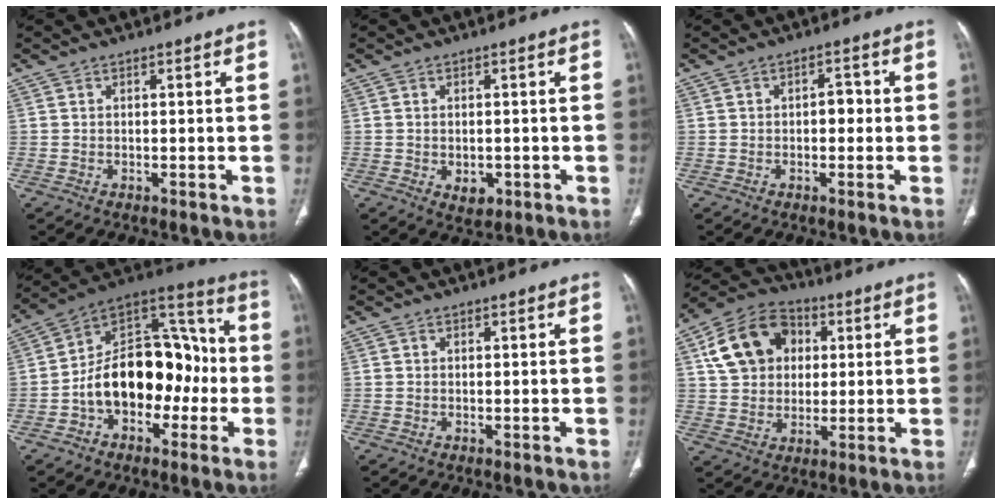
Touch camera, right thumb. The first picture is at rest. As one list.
[{"total": 3.5, "force": [-0.9, 2.4, 2.4], "torque": [-0.024, -0.001, -0.001]}, {"total": 2.9, "force": [-0.1, 2.0, 2.1], "torque": [-0.017, 0.010, -0.005]}, {"total": 20.7, "force": [-3.5, 13.4, 15.4], "torque": [-0.201, 0.063, -0.056]}, {"total": 0.0}, {"total": 14.7, "force": [4.1, 11.6, 8.2], "torque": [-0.122, 0.009, 0.066]}]